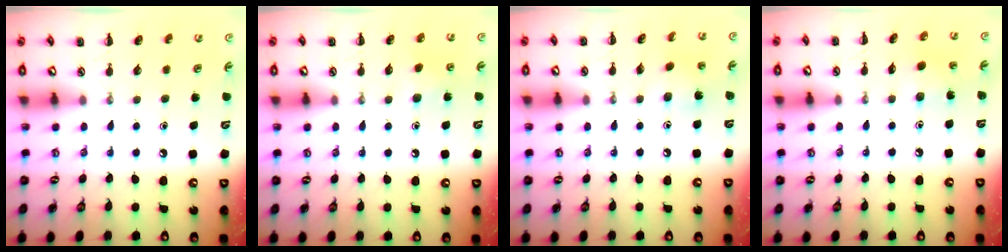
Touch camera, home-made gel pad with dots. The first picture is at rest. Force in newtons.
{"total": 5.4, "press": 5.1, "slide": 1.7}
{"total": 3.1, "press": 3.0, "slide": 0.7}
{"total": 3.1, "press": 3.0, "slide": 0.8}